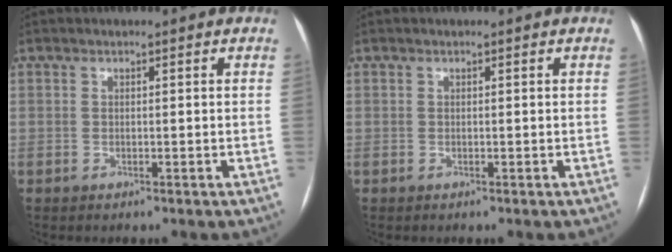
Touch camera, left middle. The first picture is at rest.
{"total": 0.0}